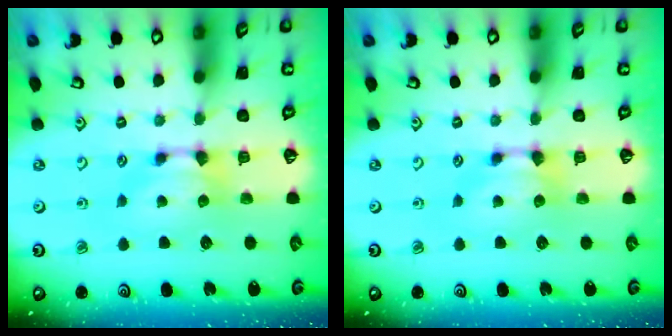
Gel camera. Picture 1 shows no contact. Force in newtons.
{"total": 0.0}